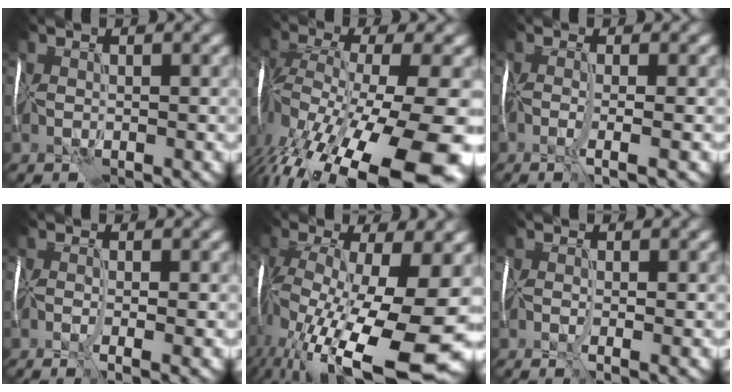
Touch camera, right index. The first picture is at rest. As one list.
[{"total": 15.8, "force": [-8.2, 5.8, 12.2], "torque": [-0.235, -0.046, -0.108]}, {"total": 2.7, "force": [-1.4, 0.3, 2.4], "torque": [-0.046, -0.007, -0.024]}, {"total": 2.9, "force": [-1.5, 0.7, 2.4], "torque": [-0.036, -0.003, -0.010]}, {"total": 15.8, "force": [-4.9, 6.2, 13.7], "torque": [-0.264, -0.026, -0.069]}, {"total": 1.8, "force": [-0.8, 0.4, 1.6], "torque": [-0.023, -0.001, -0.002]}]